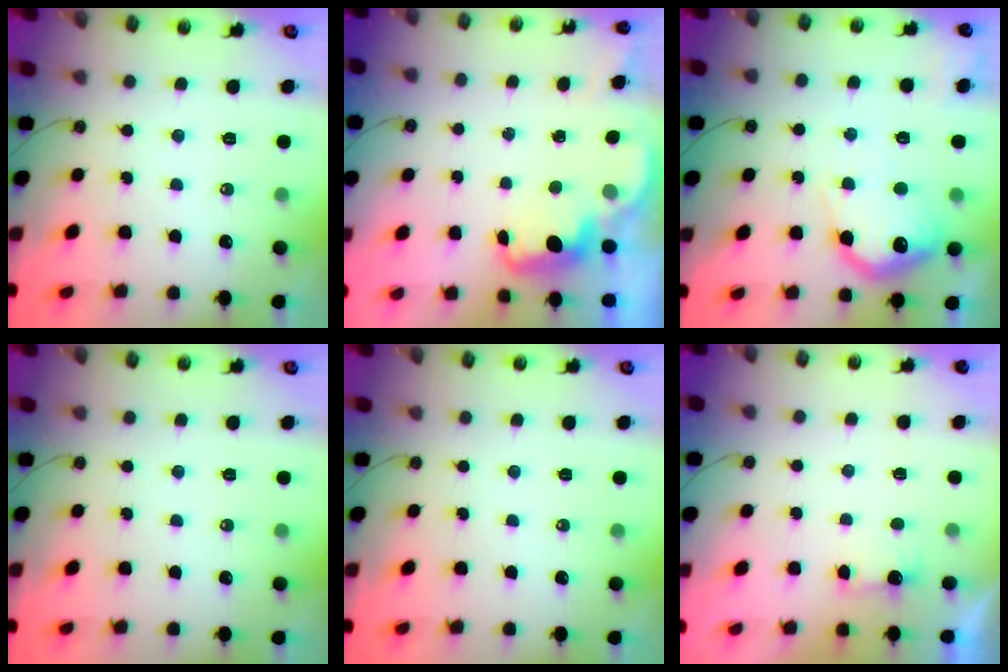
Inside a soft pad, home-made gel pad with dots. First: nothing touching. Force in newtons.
{"total": 2.3, "press": 2.3, "slide": 0.5}
{"total": 16.0, "press": 15.9, "slide": 1.3}
{"total": 0.0}
{"total": 0.0}
{"total": 1.6, "press": 1.4, "slide": 0.9}